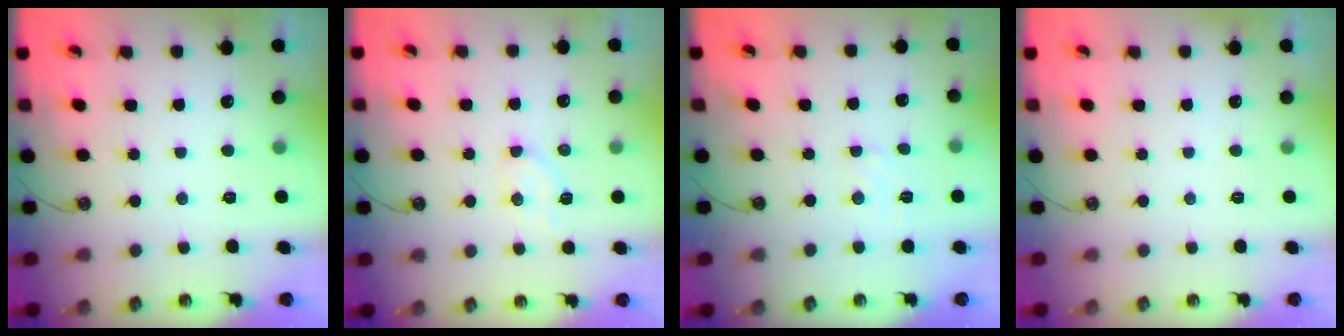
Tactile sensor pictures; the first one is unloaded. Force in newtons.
{"total": 6.0, "press": 5.9, "slide": 1.0}
{"total": 3.6, "press": 3.6, "slide": 0.5}
{"total": 0.0}